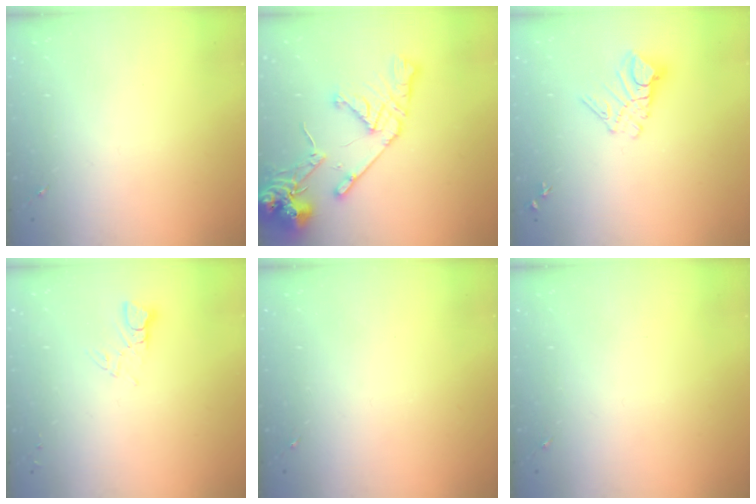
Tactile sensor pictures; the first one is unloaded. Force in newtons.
{"total": 16.2, "press": 16.0, "slide": 2.5}
{"total": 9.6, "press": 9.6, "slide": 1.0}
{"total": 4.5, "press": 4.5, "slide": 0.5}
{"total": 0.0}
{"total": 0.0}